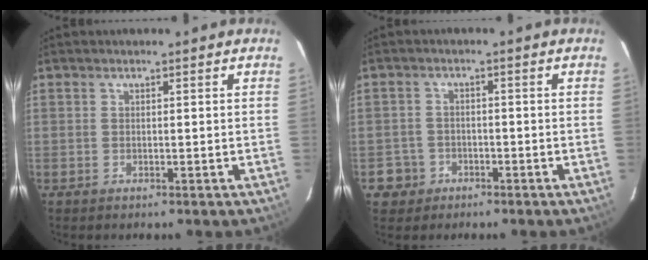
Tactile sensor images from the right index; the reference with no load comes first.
{"total": 4.5, "force": [-2.0, 4.1, 0.1], "torque": [-0.017, 0.021, -0.033]}